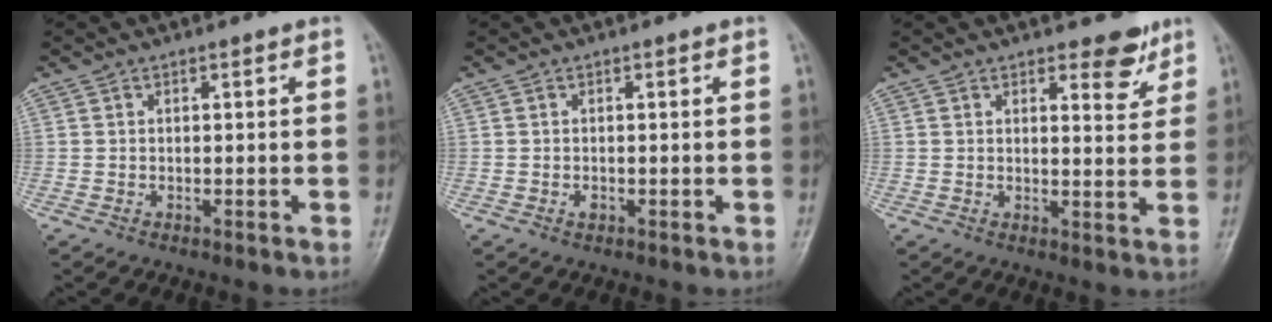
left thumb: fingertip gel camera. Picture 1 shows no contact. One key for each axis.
{"total": 1.3, "fx": -0.4, "fy": 1.1, "fz": 0.6, "tx": -0.005, "ty": 0.002, "tz": -0.004}
{"total": 5.0, "fx": 3.5, "fy": 2.2, "fz": 2.8, "tx": -0.013, "ty": -0.024, "tz": 0.045}